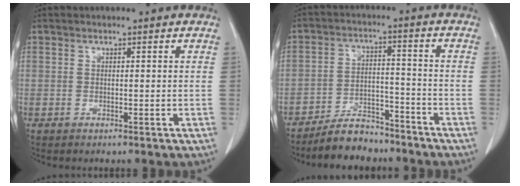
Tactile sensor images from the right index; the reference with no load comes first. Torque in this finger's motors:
{"motor_torque": [-0.22, -0.14, -0.05, -0.02]}